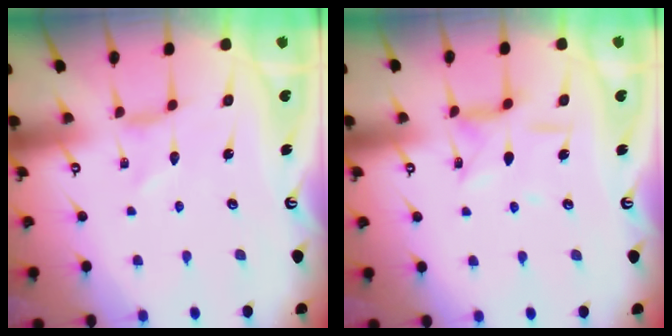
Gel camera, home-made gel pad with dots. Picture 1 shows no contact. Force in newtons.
{"total": 7.8, "press": 7.8, "slide": 0.5}